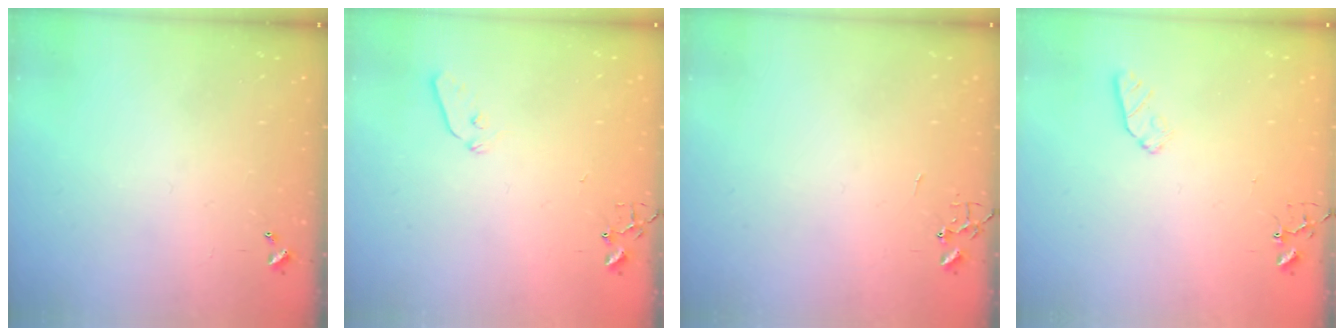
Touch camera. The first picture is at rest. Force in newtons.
{"total": 5.0, "press": 5.0, "slide": 0.6}
{"total": 0.0}
{"total": 6.1, "press": 6.1, "slide": 0.8}